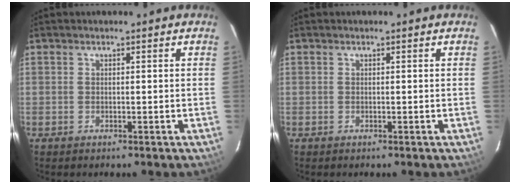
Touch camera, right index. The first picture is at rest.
{"total": 0.0}